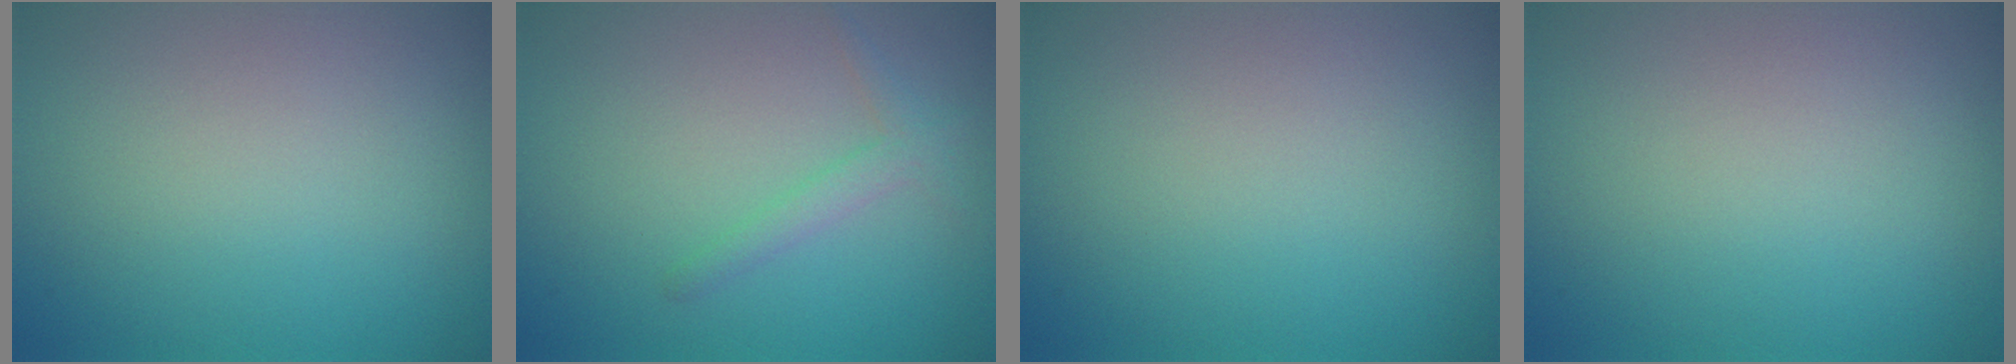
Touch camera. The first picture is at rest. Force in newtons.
{"total": 1.5, "press": 1.5, "slide": 0.1}
{"total": 0.0}
{"total": 0.0}